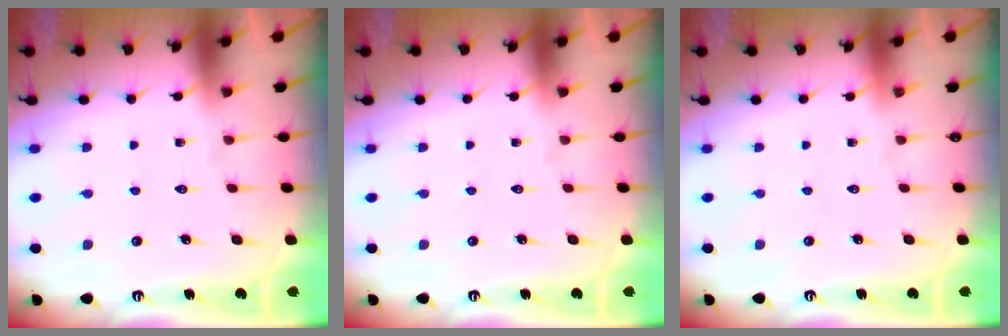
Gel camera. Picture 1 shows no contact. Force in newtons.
{"total": 0.0}
{"total": 0.0}